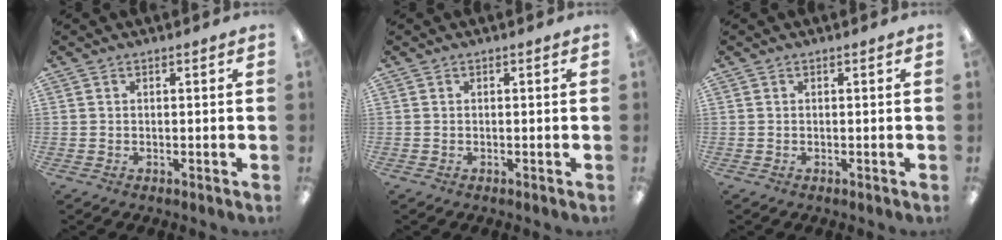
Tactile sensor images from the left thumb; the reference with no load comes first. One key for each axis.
{"total": 0.0}
{"total": 0.0}